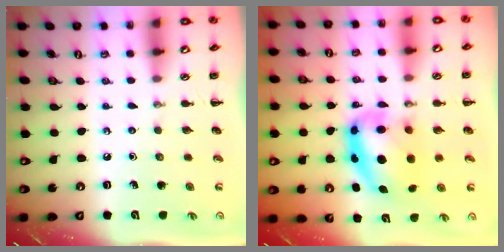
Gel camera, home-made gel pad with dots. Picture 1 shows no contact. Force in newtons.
{"total": 10.5, "press": 10.2, "slide": 2.6}